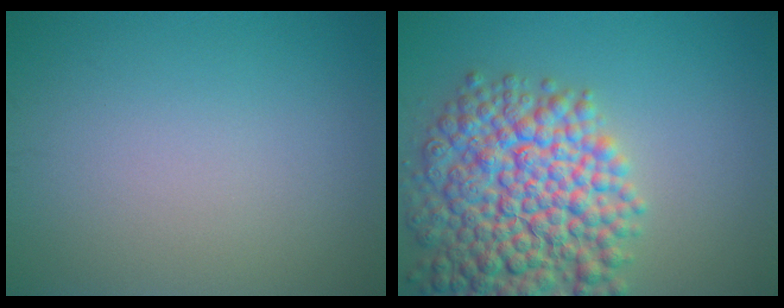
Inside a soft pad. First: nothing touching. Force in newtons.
{"total": 11.1, "press": 11.0, "slide": 0.4}